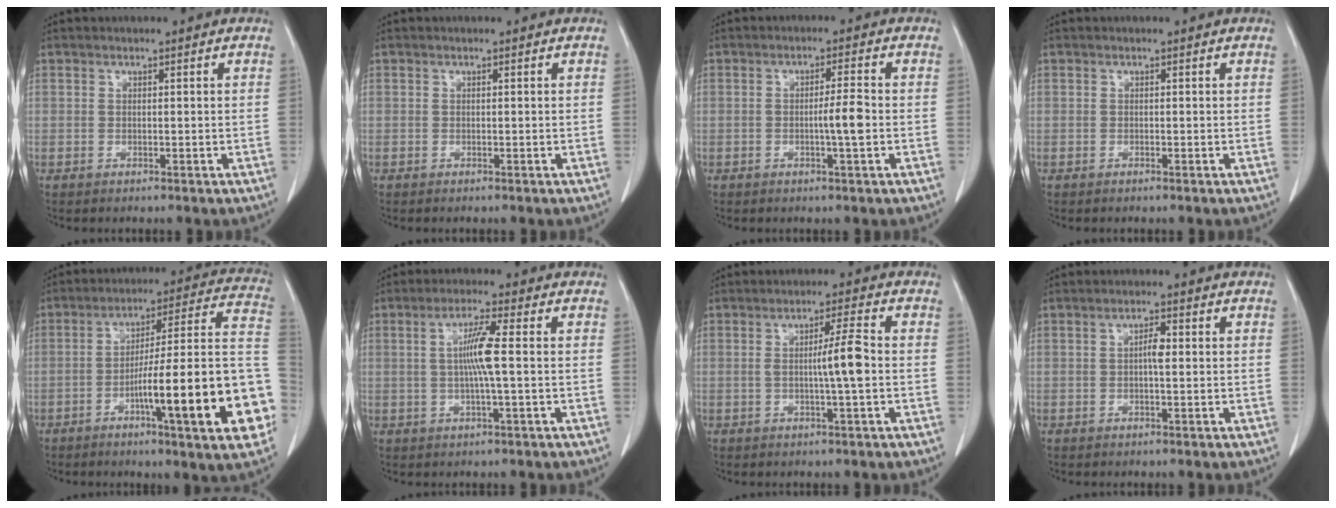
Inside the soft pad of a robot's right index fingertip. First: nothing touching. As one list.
[{"total": 0.0}, {"total": 3.8, "force": [-0.8, -0.1, 3.7], "torque": [-0.062, -0.001, -0.013]}, {"total": 0.0}, {"total": 22.6, "force": [-7.3, 1.2, 21.4], "torque": [-0.231, 0.015, -0.105]}, {"total": 5.7, "force": [0.2, -0.3, 5.7], "torque": [-0.109, 0.001, 0.004]}, {"total": 5.2, "force": [-0.5, -0.4, 5.1], "torque": [-0.084, 0.000, -0.010]}, {"total": 2.1, "force": [0.0, 0.4, 2.1], "torque": [-0.038, 0.004, -0.001]}]